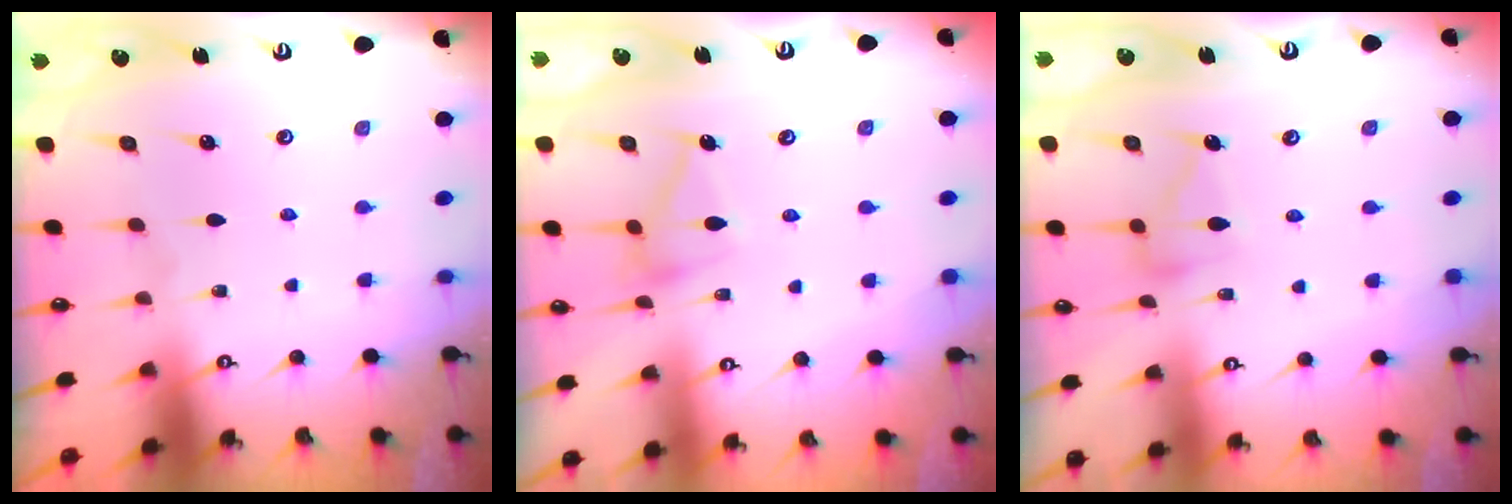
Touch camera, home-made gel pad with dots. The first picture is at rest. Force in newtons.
{"total": 12.5, "press": 12.5, "slide": 0.3}
{"total": 10.8, "press": 10.8, "slide": 0.6}